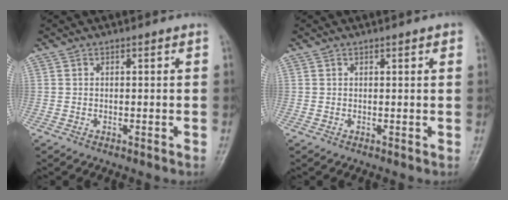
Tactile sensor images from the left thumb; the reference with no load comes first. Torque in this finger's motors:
{"motor_torque": [1.10, 0.97, 0.55, -0.69, 0.01]}